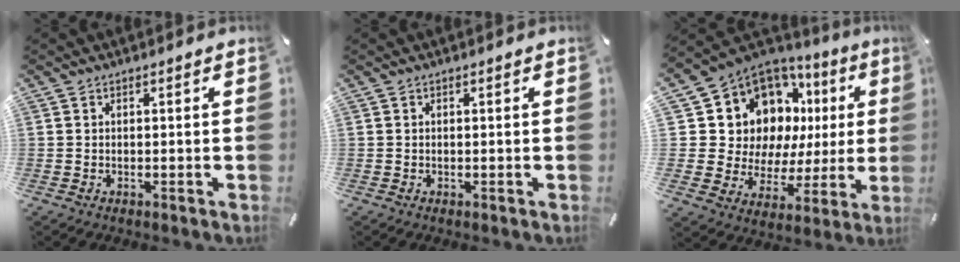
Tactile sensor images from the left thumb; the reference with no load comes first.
{"total": 0.0}
{"total": 14.6, "force": [7.6, 10.9, 5.8], "torque": [-0.101, -0.080, 0.155]}